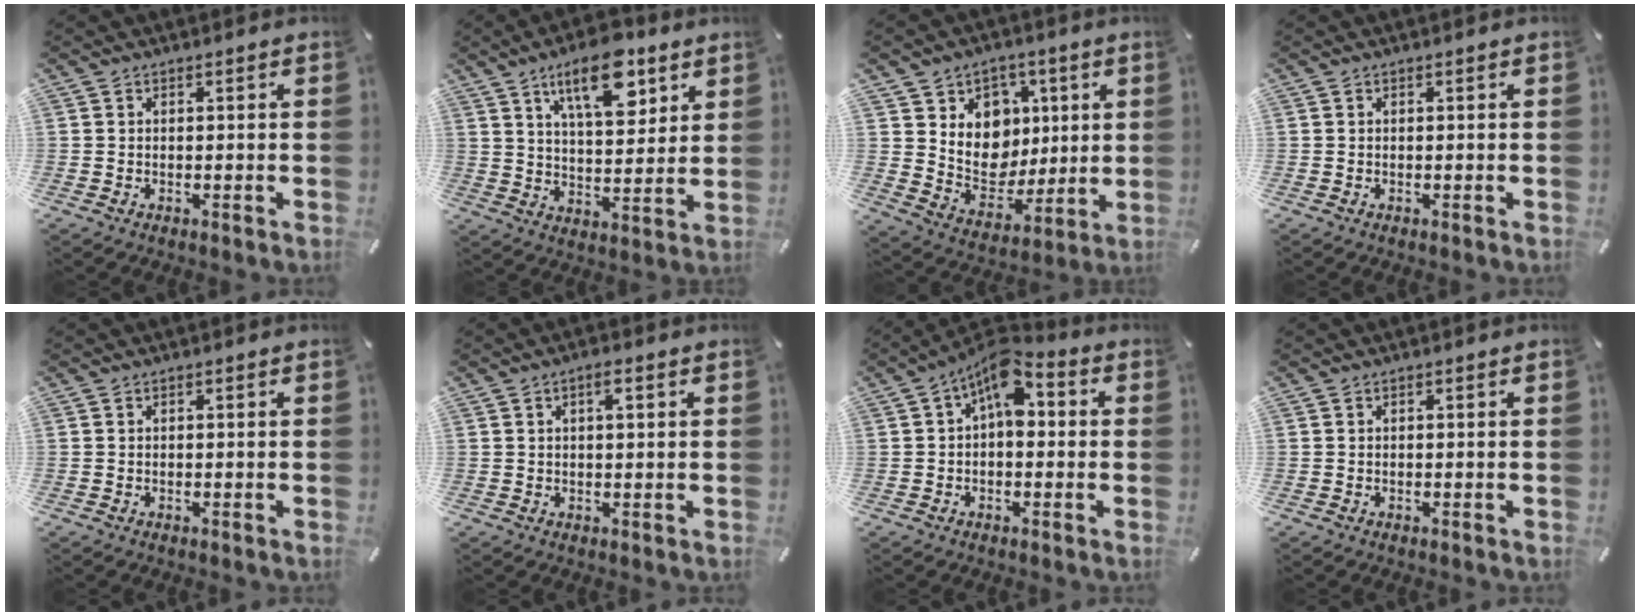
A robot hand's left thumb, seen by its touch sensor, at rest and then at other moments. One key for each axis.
{"total": 14.2, "fx": 8.3, "fy": 6.6, "fz": 9.6, "tx": -0.147, "ty": -0.030, "tz": 0.140}
{"total": 11.0, "fx": 3.2, "fy": 10.2, "fz": 2.6, "tx": -0.036, "ty": -0.040, "tz": 0.069}
{"total": 0.0}
{"total": 0.0}
{"total": 2.7, "fx": 1.0, "fy": 1.1, "fz": 2.3, "tx": -0.040, "ty": 0.003, "tz": 0.014}
{"total": 8.6, "fx": 2.9, "fy": 4.7, "fz": 6.7, "tx": -0.106, "ty": -0.016, "tz": 0.050}
{"total": 0.0}